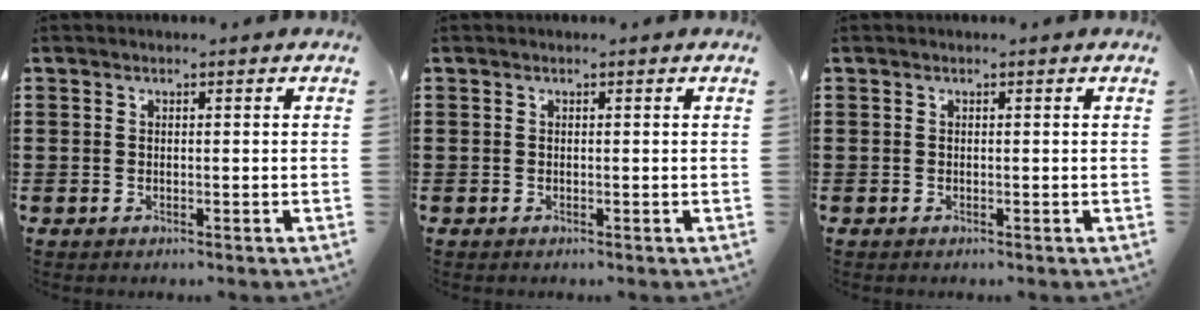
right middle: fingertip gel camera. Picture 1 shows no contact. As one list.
[{"total": 0.0}, {"total": 0.0}]